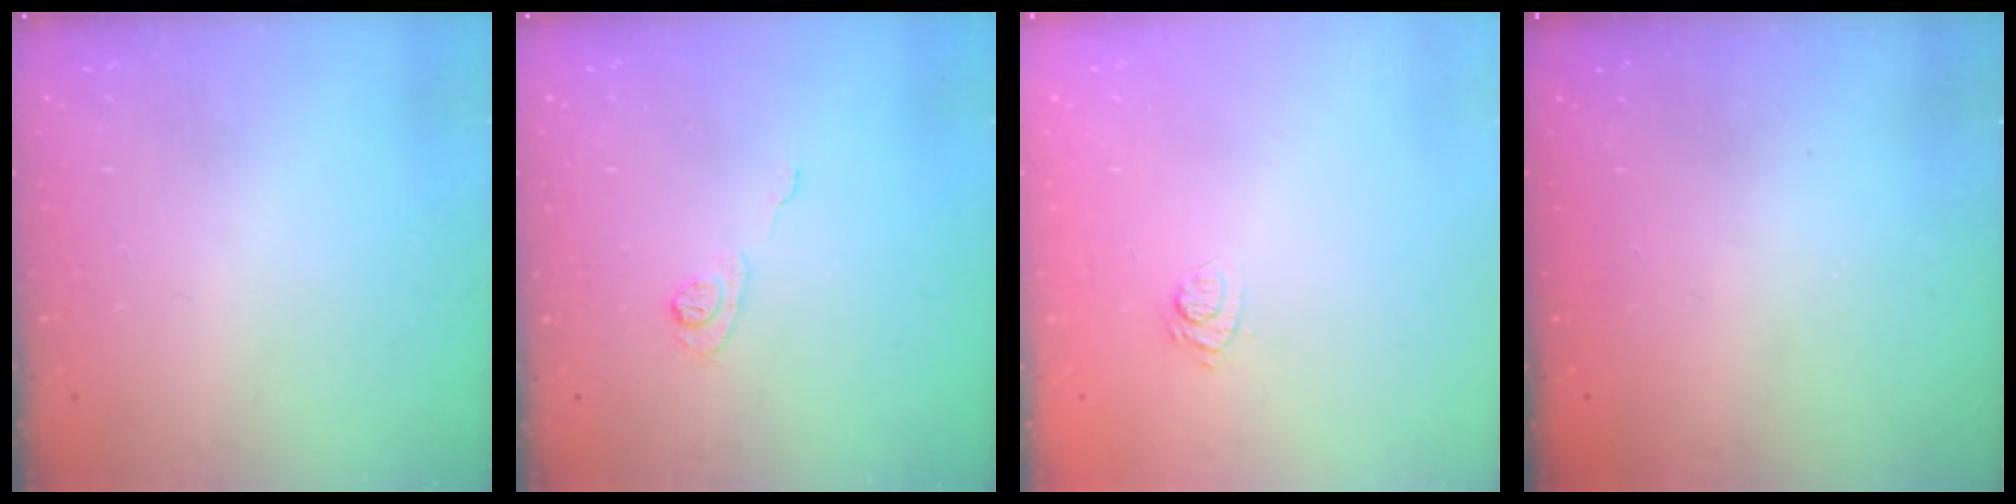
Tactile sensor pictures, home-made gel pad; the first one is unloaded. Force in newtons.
{"total": 6.4, "press": 6.3, "slide": 0.6}
{"total": 5.0, "press": 4.8, "slide": 1.4}
{"total": 2.2, "press": 2.1, "slide": 0.7}